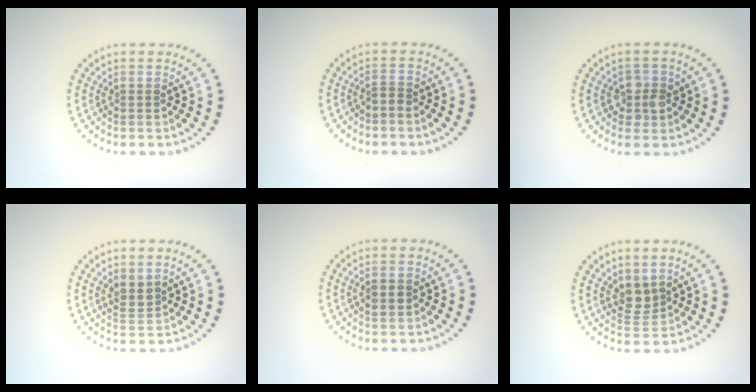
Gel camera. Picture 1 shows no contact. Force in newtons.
{"total": 0.7, "press": 0.5, "slide": 0.6}
{"total": 2.3, "press": 2.1, "slide": 0.8}
{"total": 1.8, "press": 1.5, "slide": 0.9}
{"total": 1.5, "press": 1.5, "slide": 0.2}
{"total": 2.1, "press": 1.8, "slide": 1.2}